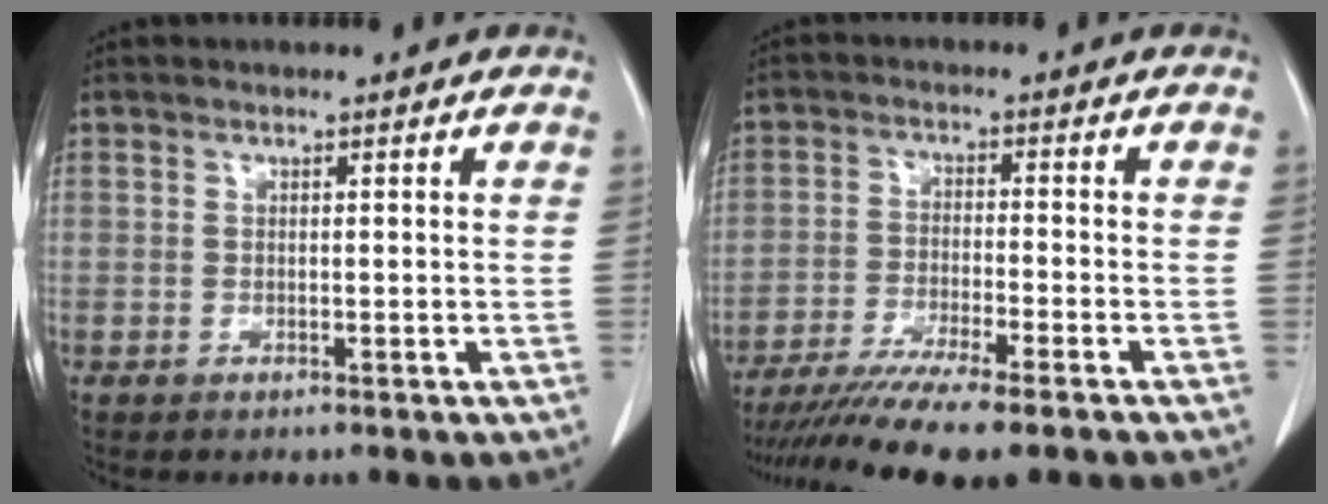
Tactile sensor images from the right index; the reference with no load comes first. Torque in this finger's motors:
{"motor_torque": [1.37, -0.77, 0.60, 0.16]}